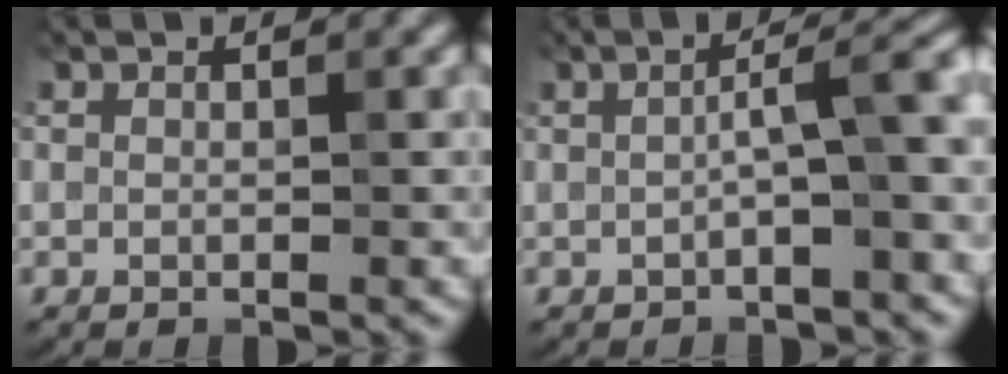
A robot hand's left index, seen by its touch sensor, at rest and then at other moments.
{"total": 4.3, "force": [-0.3, 0.5, 4.3], "torque": [-0.069, 0.021, -0.009]}